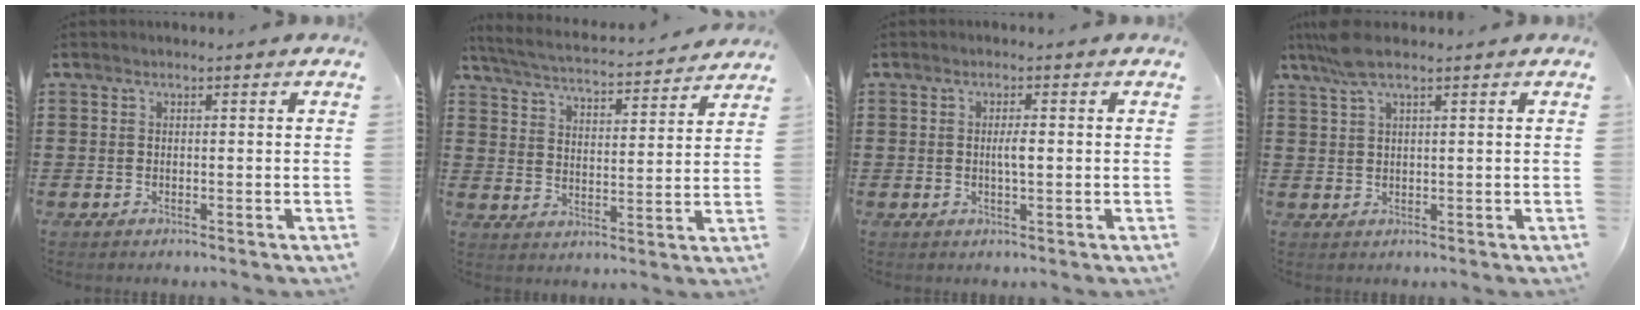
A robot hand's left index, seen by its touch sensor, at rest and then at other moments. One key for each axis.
{"total": 4.0, "fx": 3.8, "fy": 0.0, "fz": 1.2, "tx": -0.045, "ty": -0.028, "tz": 0.057}
{"total": 2.3, "fx": 0.1, "fy": 0.4, "fz": 2.2, "tx": -0.043, "ty": -0.002, "tz": 0.001}
{"total": 4.7, "fx": 3.0, "fy": 0.8, "fz": 3.5, "tx": -0.075, "ty": 0.005, "tz": 0.055}